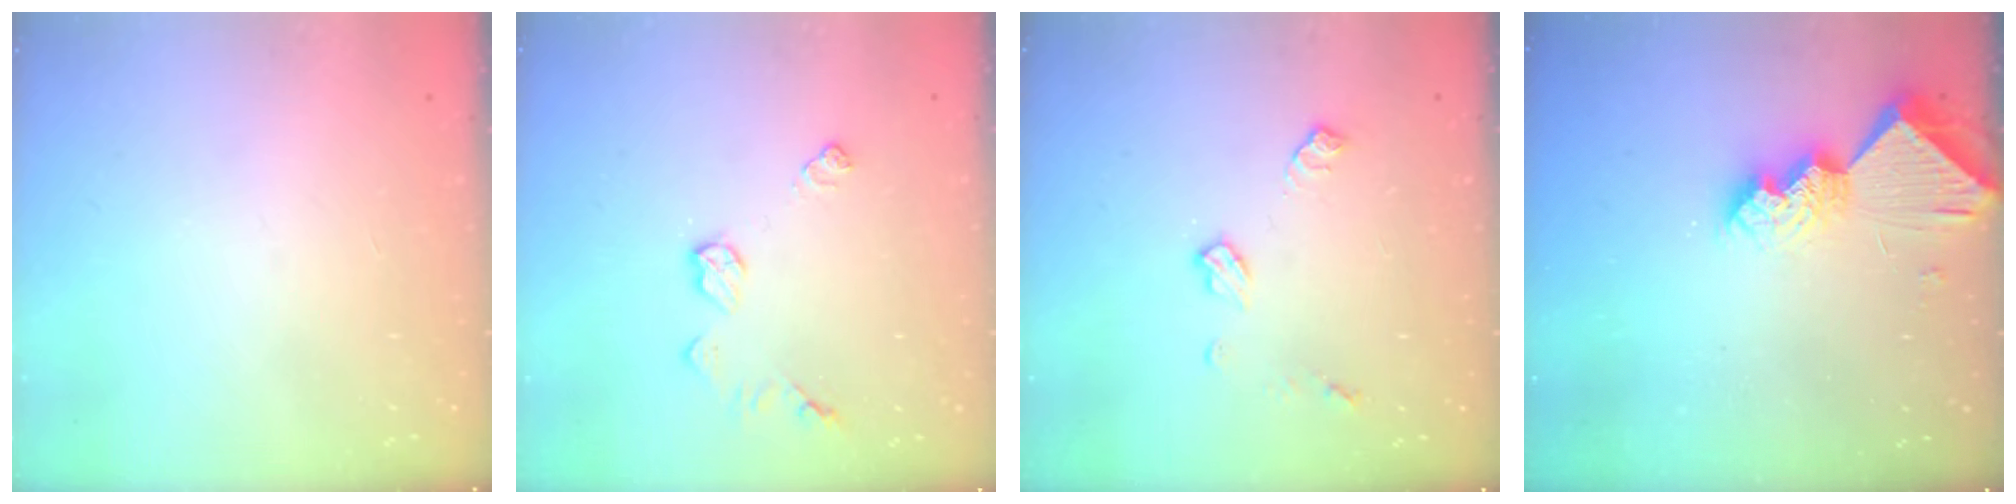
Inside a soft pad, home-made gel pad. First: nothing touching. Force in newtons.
{"total": 7.6, "press": 7.6, "slide": 0.3}
{"total": 7.7, "press": 7.7, "slide": 0.3}
{"total": 11.0, "press": 11.0, "slide": 1.2}